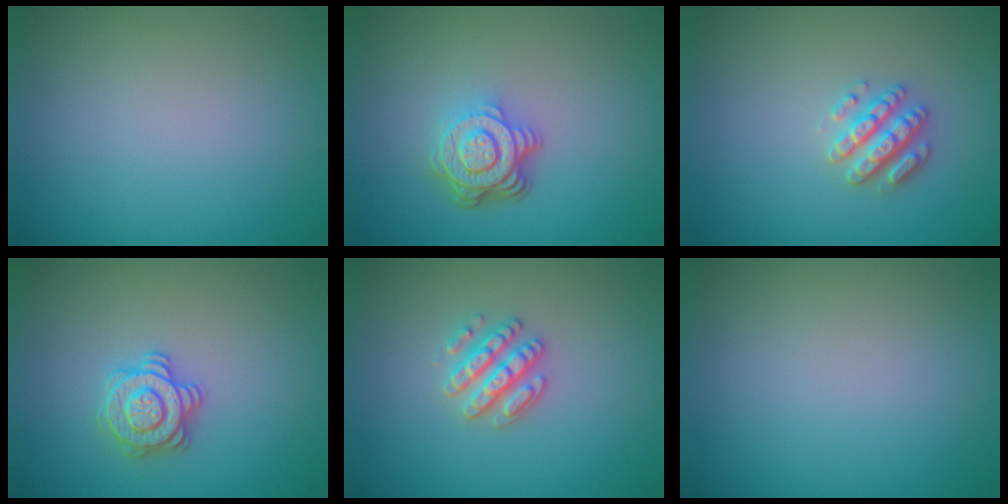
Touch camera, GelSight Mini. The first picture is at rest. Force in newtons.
{"total": 4.9, "press": 3.4, "slide": 3.5}
{"total": 2.8, "press": 2.7, "slide": 0.6}
{"total": 2.8, "press": 2.7, "slide": 0.5}
{"total": 2.8, "press": 2.7, "slide": 0.8}
{"total": 0.0}